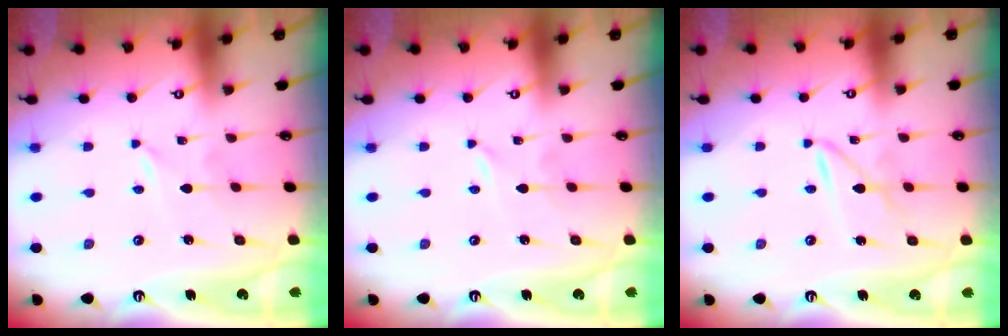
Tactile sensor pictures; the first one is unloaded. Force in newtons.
{"total": 0.0}
{"total": 2.5, "press": 2.5, "slide": 0.3}